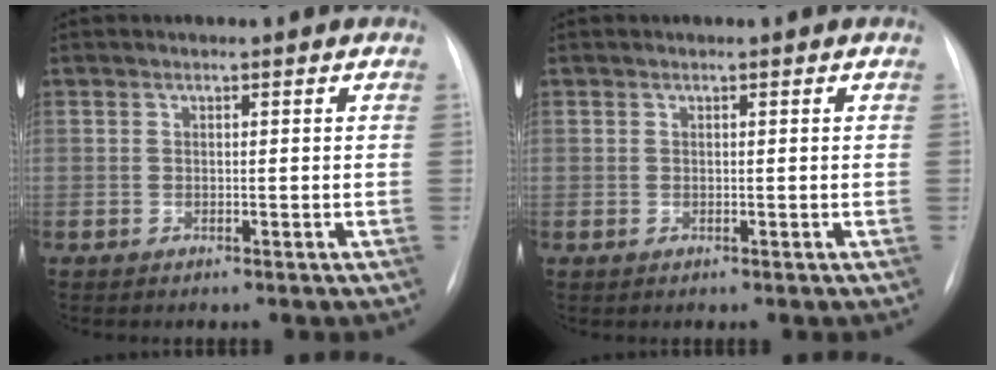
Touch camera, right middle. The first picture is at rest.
{"total": 0.0}